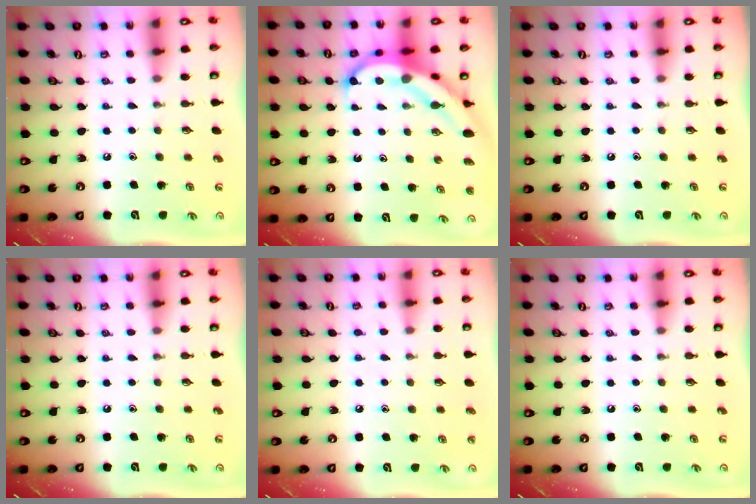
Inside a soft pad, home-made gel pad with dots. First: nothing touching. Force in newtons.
{"total": 10.0, "press": 10.0, "slide": 1.3}
{"total": 0.0}
{"total": 0.0}
{"total": 3.1, "press": 3.1, "slide": 0.4}
{"total": 0.0}